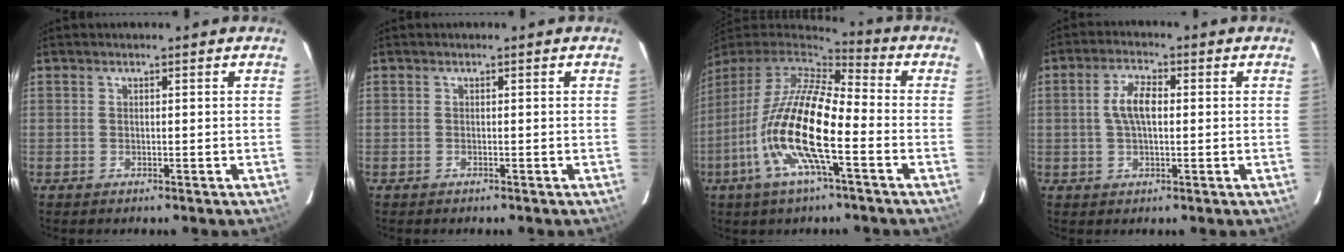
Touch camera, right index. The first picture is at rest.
{"total": 0.0}
{"total": 18.3, "force": [-6.4, 4.5, 16.5], "torque": [-0.320, -0.025, -0.132]}
{"total": 5.6, "force": [0.4, 2.5, 5.0], "torque": [-0.099, 0.011, 0.009]}